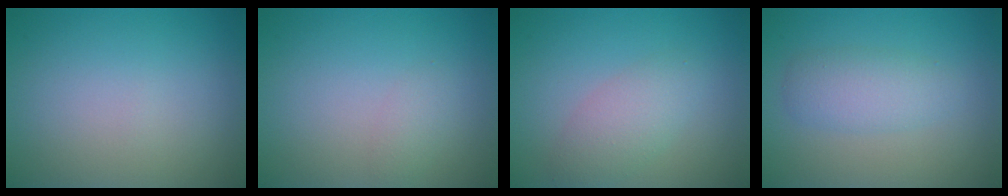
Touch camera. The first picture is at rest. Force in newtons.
{"total": 1.0, "press": 1.0, "slide": 0.1}
{"total": 2.9, "press": 2.9, "slide": 0.2}
{"total": 2.9, "press": 2.9, "slide": 0.1}